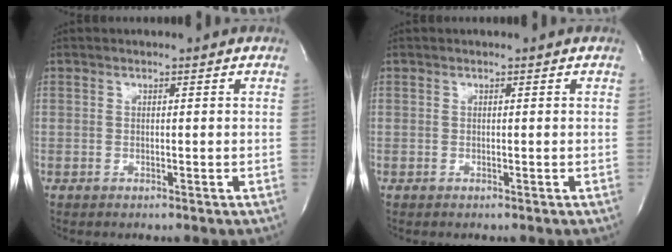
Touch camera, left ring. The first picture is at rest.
{"total": 0.0}